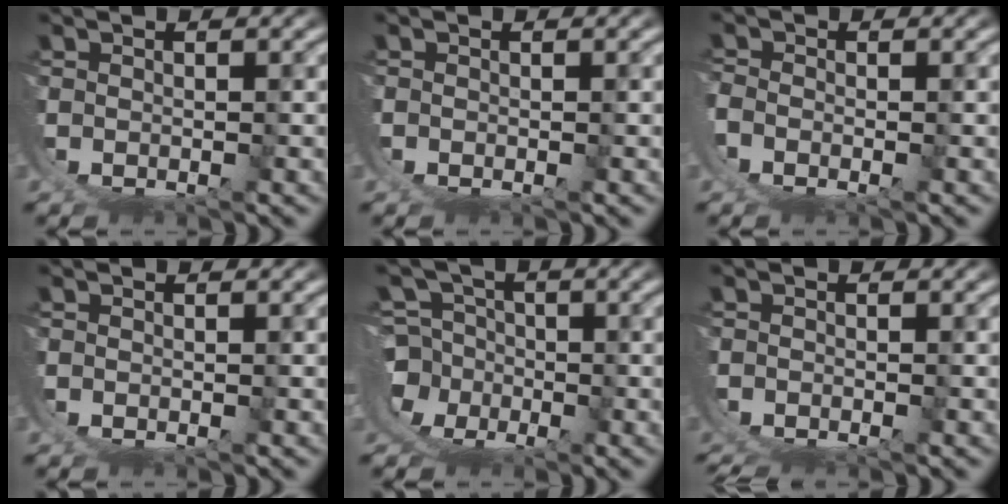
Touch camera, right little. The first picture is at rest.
{"total": 0.0}
{"total": 1.0, "force": [-0.7, -0.4, 0.6], "torque": [-0.005, -0.002, -0.015]}
{"total": 0.0}
{"total": 11.4, "force": [-2.2, 10.6, 3.5], "torque": [-0.110, -0.051, -0.039]}
{"total": 3.6, "force": [-2.4, 2.5, 0.9], "torque": [-0.028, -0.012, -0.039]}